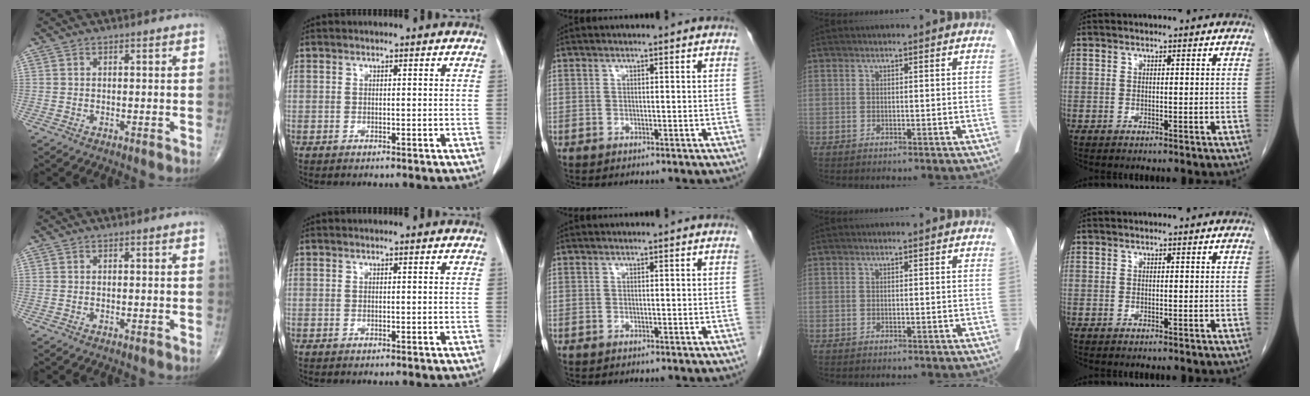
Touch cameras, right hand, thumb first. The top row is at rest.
{}